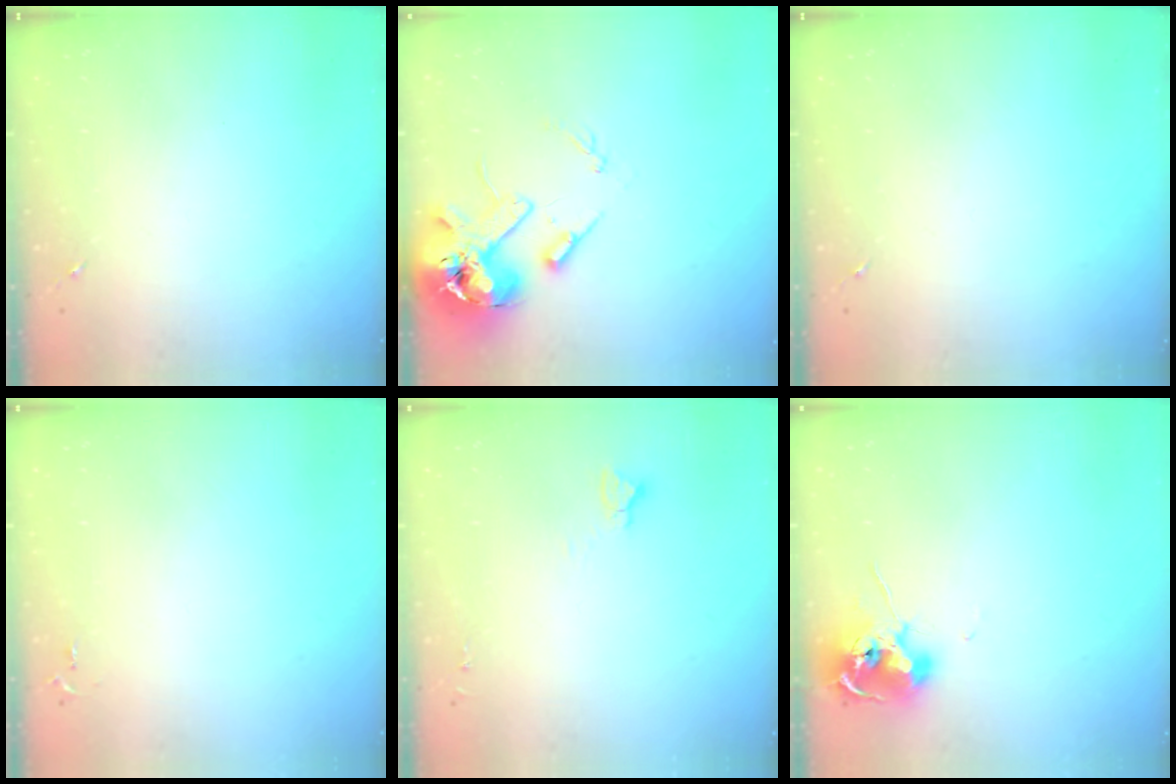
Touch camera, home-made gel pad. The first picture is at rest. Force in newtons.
{"total": 15.7, "press": 15.5, "slide": 2.3}
{"total": 0.0}
{"total": 2.8, "press": 2.8, "slide": 0.4}
{"total": 3.6, "press": 3.6, "slide": 0.3}
{"total": 10.4, "press": 10.4, "slide": 1.1}